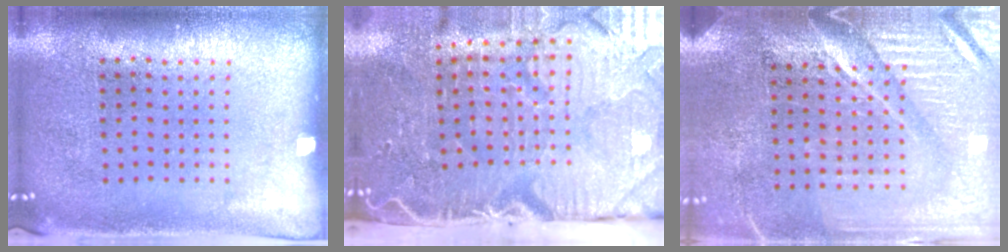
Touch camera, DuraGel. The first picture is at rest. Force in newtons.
{"total": 5.4, "press": 4.4, "slide": 3.1}
{"total": 4.2, "press": 3.8, "slide": 1.7}